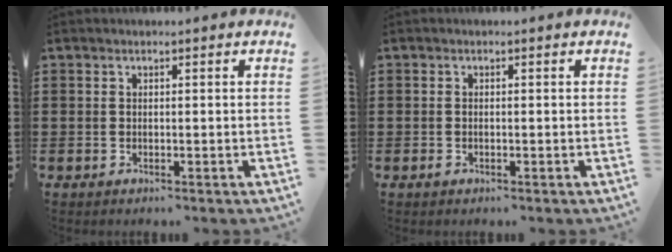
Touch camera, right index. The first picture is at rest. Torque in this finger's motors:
{"motor_torque": [1.33, 0.81, 0.06, 0.00]}